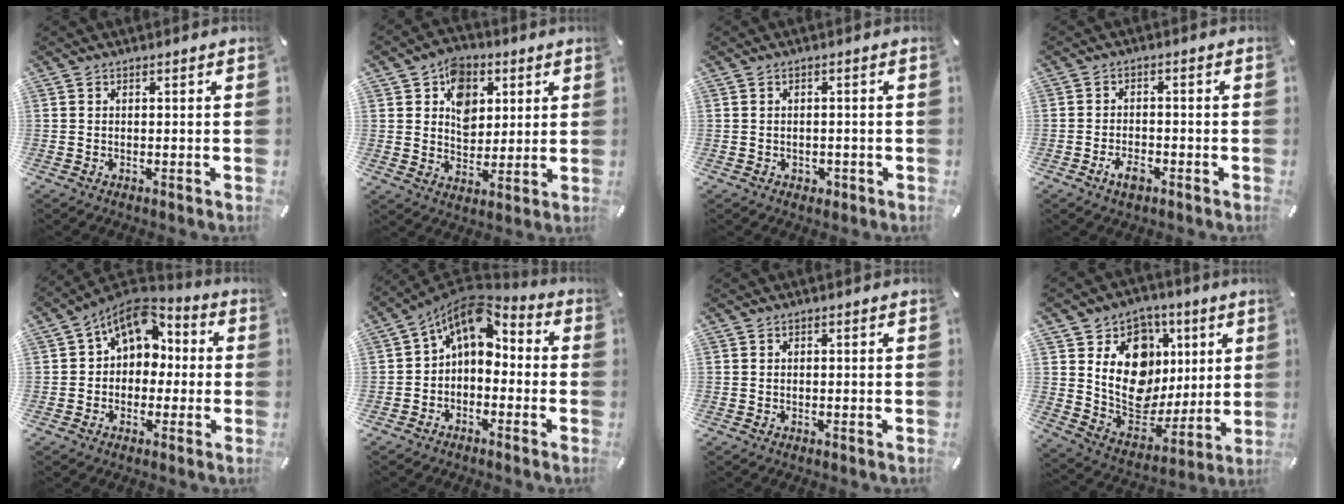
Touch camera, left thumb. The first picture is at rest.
{"total": 9.3, "force": [3.2, 7.6, 4.4], "torque": [-0.059, -0.003, 0.055]}
{"total": 1.6, "force": [-0.5, 1.4, 0.6], "torque": [-0.011, 0.005, -0.012]}
{"total": 4.2, "force": [-2.4, 2.2, 2.7], "torque": [-0.057, 0.008, -0.045]}
{"total": 10.7, "force": [3.1, 8.3, 6.0], "torque": [-0.107, -0.010, 0.059]}
{"total": 8.7, "force": [2.7, 6.0, 5.7], "torque": [-0.112, -0.022, 0.048]}
{"total": 0.0}
{"total": 17.4, "force": [4.0, 14.5, 8.8], "torque": [-0.139, -0.027, 0.081]}